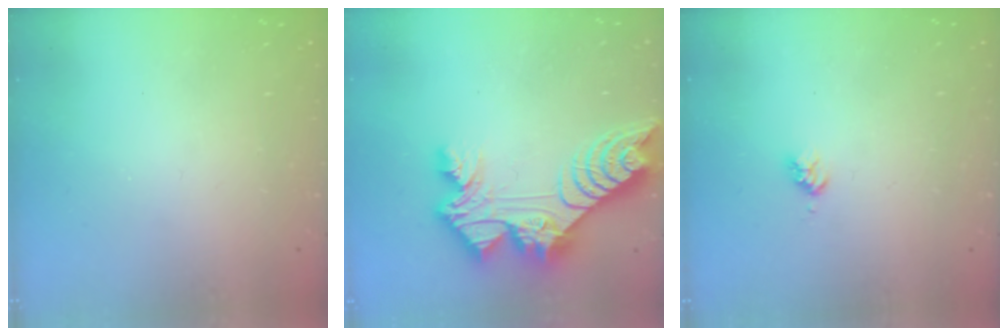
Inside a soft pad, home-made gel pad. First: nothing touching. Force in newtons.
{"total": 14.9, "press": 14.8, "slide": 1.5}
{"total": 3.2, "press": 3.2, "slide": 0.4}